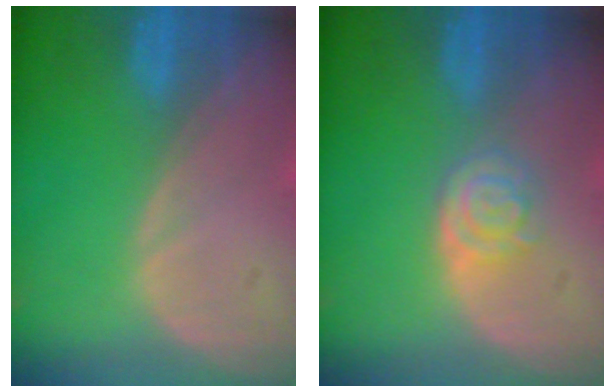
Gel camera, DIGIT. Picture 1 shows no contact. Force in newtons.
{"total": 4.1, "press": 3.6, "slide": 1.9}